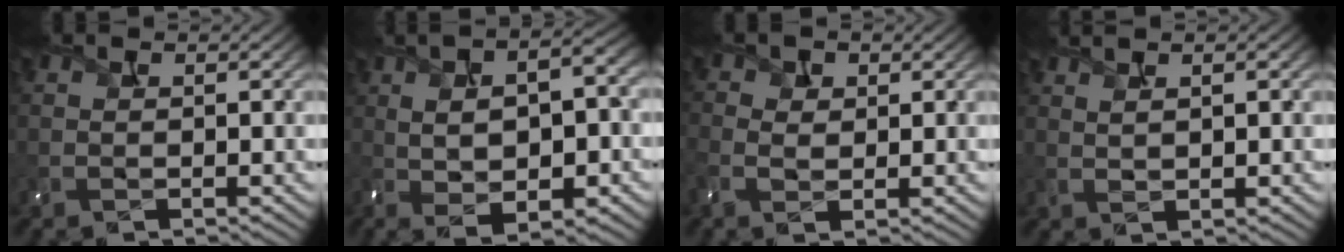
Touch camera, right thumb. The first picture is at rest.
{"total": 12.1, "force": [-0.6, 5.2, 10.9], "torque": [-0.190, 0.002, 0.009]}
{"total": 3.1, "force": [0.3, 2.0, 2.2], "torque": [-0.049, 0.001, 0.004]}
{"total": 2.6, "force": [1.8, 0.5, 1.9], "torque": [-0.034, 0.000, 0.026]}